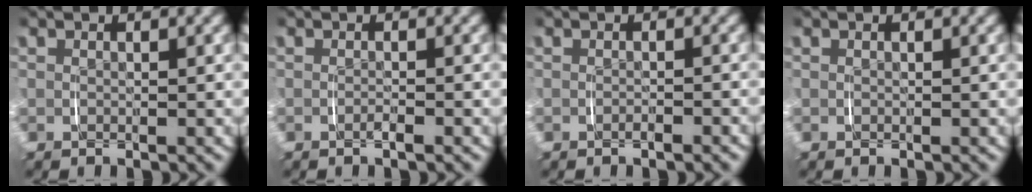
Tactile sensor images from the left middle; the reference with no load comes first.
{"total": 0.5, "force": [-0.3, 0.0, 0.4], "torque": [-0.009, 0.000, -0.009]}
{"total": 0.6, "force": [-0.5, 0.1, 0.3], "torque": [-0.005, 0.001, -0.011]}
{"total": 0.0}